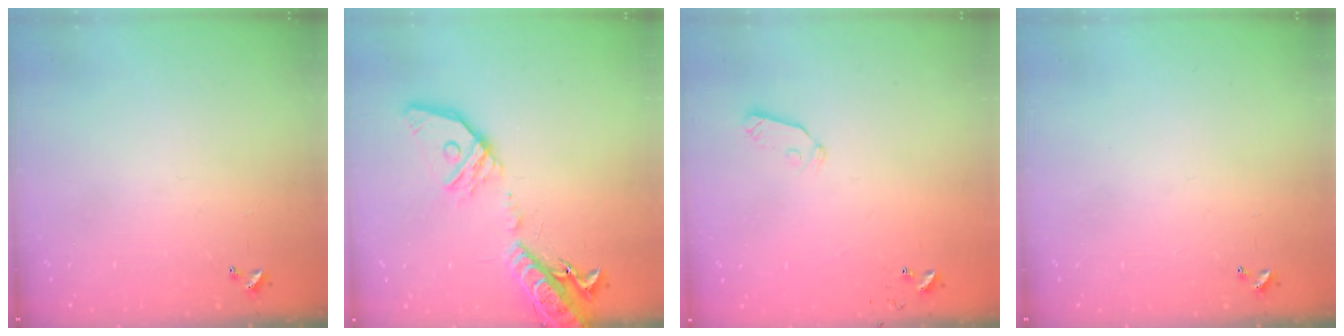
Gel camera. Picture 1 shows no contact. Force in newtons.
{"total": 19.6, "press": 19.2, "slide": 4.0}
{"total": 5.3, "press": 5.3, "slide": 0.1}
{"total": 0.0}